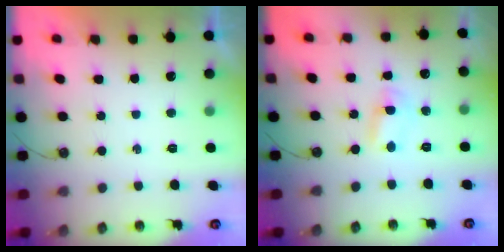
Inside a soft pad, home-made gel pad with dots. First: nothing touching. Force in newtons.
{"total": 2.1, "press": 2.1, "slide": 0.3}